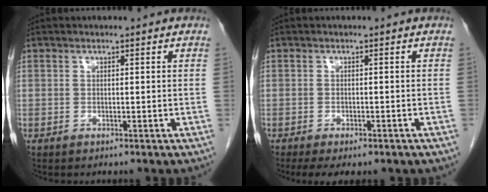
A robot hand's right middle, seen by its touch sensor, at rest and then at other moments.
{"total": 7.3, "force": [-5.4, 2.8, 4.0], "torque": [-0.050, -0.005, -0.067]}